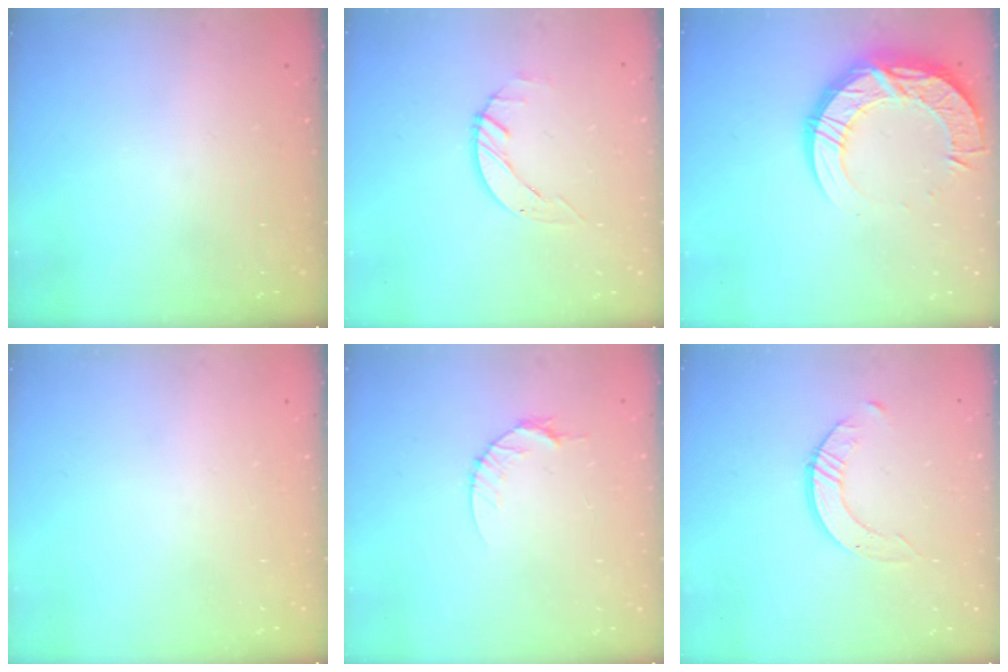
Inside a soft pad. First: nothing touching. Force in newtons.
{"total": 2.6, "press": 2.6, "slide": 0.3}
{"total": 17.4, "press": 17.4, "slide": 1.3}
{"total": 0.0}
{"total": 4.7, "press": 4.7, "slide": 0.6}
{"total": 2.5, "press": 2.5, "slide": 0.3}